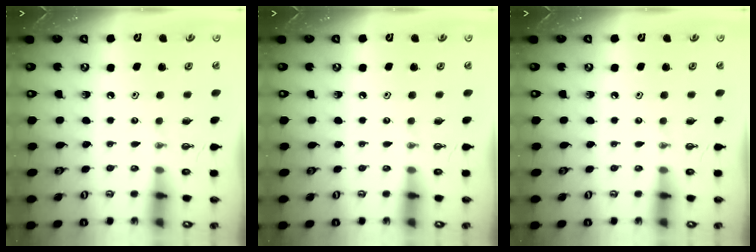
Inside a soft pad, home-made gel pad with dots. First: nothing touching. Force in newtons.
{"total": 0.0}
{"total": 0.0}